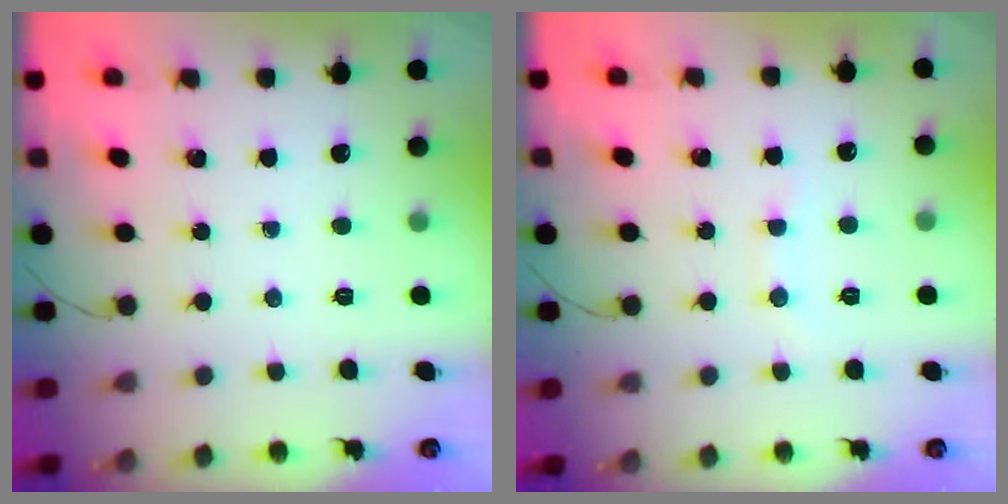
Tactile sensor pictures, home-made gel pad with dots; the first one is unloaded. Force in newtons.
{"total": 3.9, "press": 3.8, "slide": 0.5}